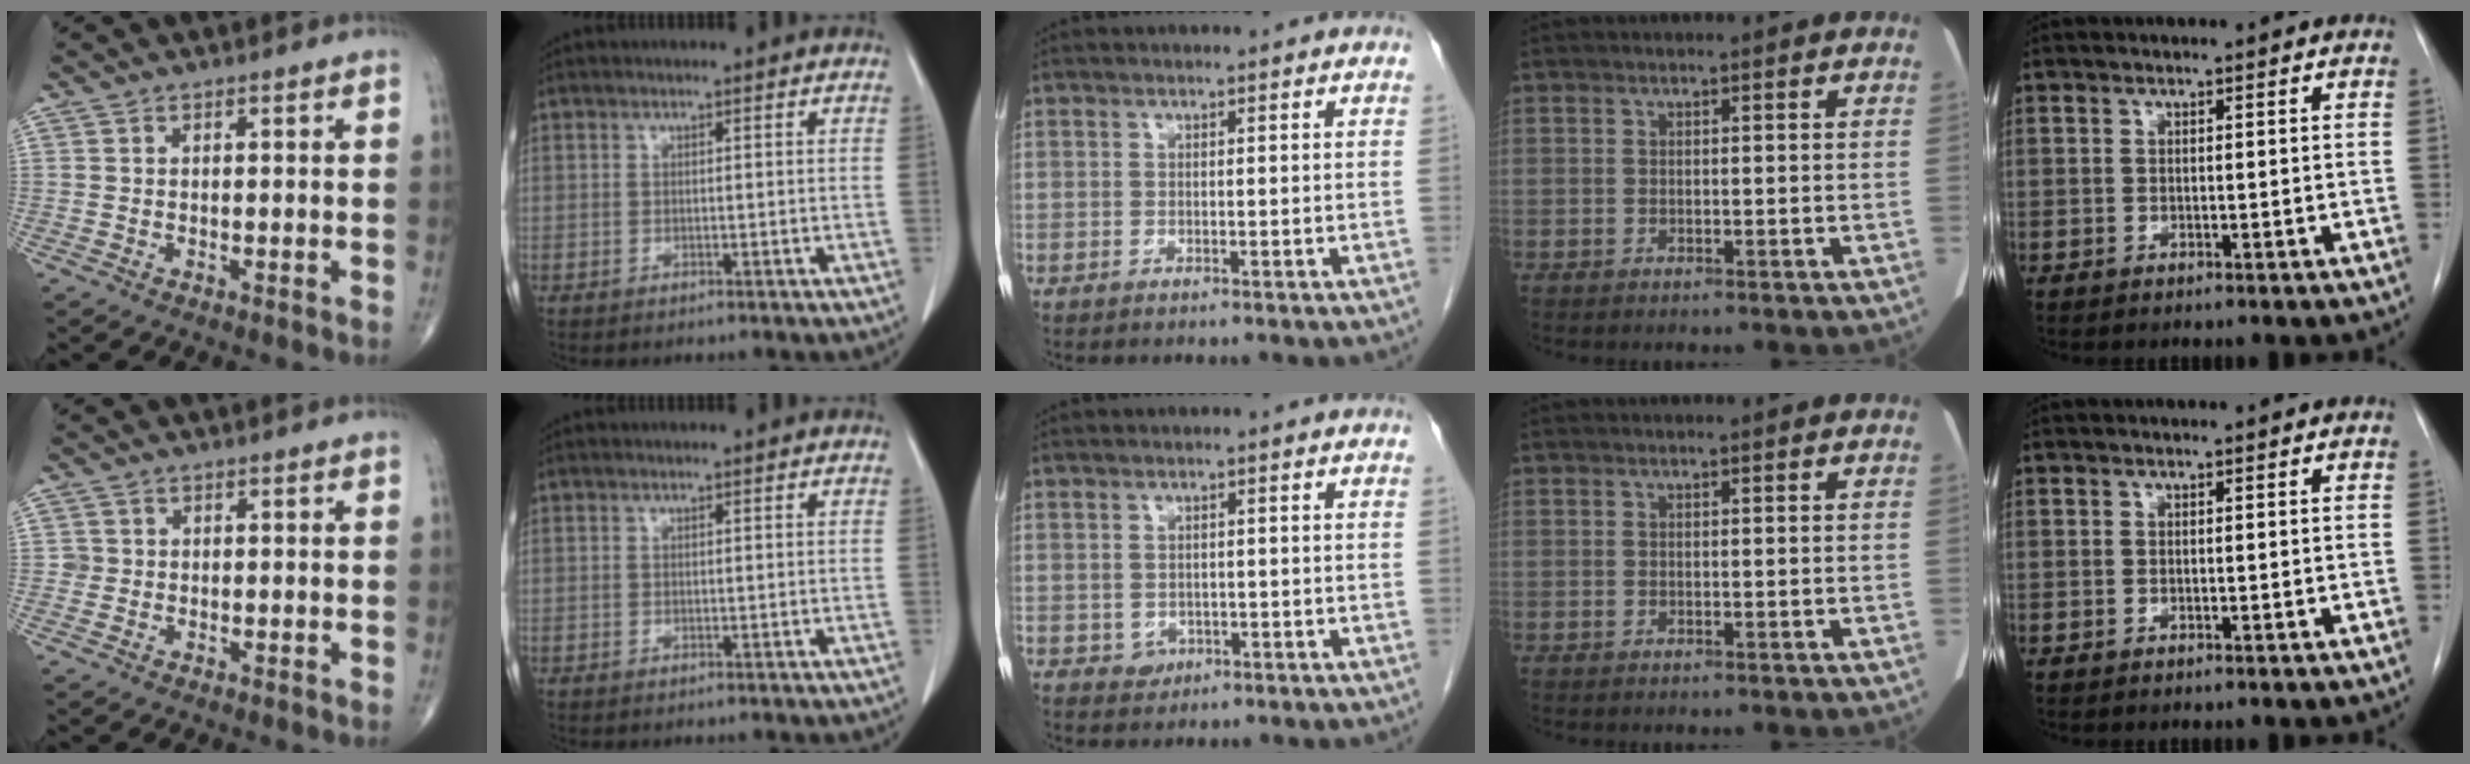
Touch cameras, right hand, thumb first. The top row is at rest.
{"thumb": {"total": 1.3, "force": [-0.1, 1.3, 0.0], "torque": [0.010, 0.006, -0.004]}, "middle": {"total": 1.8, "force": [-0.6, 1.6, 0.6], "torque": [-0.007, 0.004, -0.003]}}